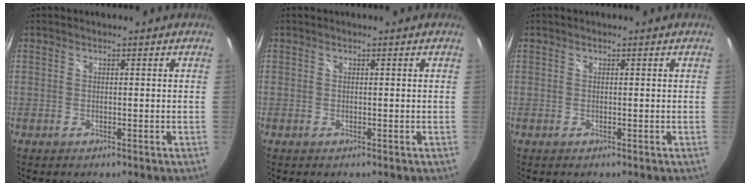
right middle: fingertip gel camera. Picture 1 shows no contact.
{"total": 0.0}
{"total": 0.0}